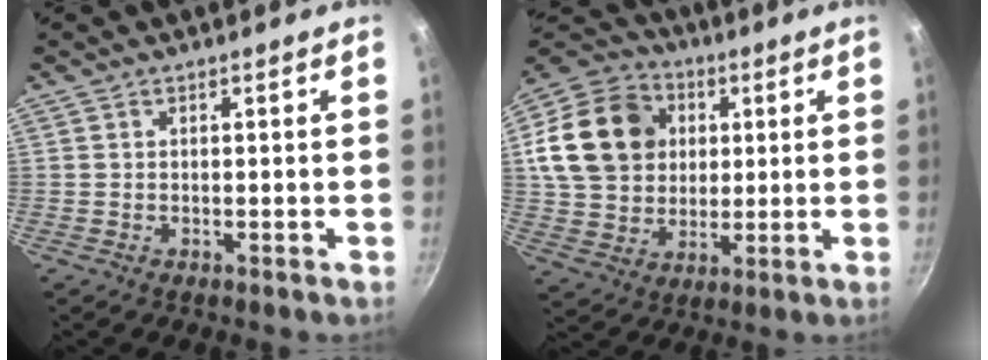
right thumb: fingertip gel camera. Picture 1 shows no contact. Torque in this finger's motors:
{"motor_torque": [1.04, 3.70, 1.16, -0.60, 0.16]}